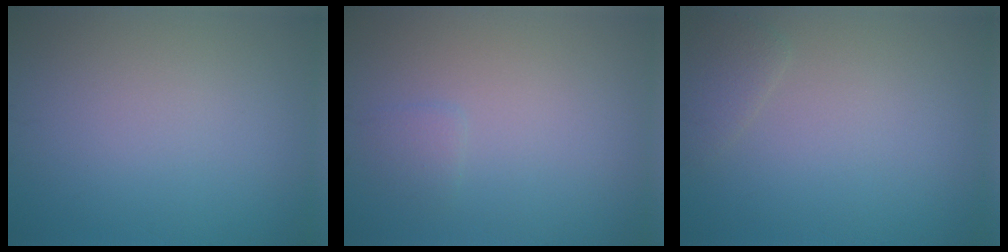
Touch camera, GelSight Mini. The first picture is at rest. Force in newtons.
{"total": 0.9, "press": 0.9, "slide": 0.1}
{"total": 1.3, "press": 1.3, "slide": 0.2}